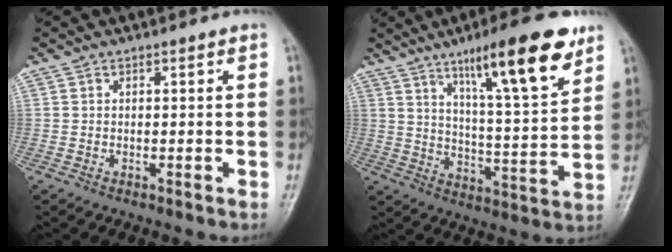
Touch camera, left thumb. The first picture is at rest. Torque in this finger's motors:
{"motor_torque": [1.59, 0.32, 1.53, -1.24, 0.11]}